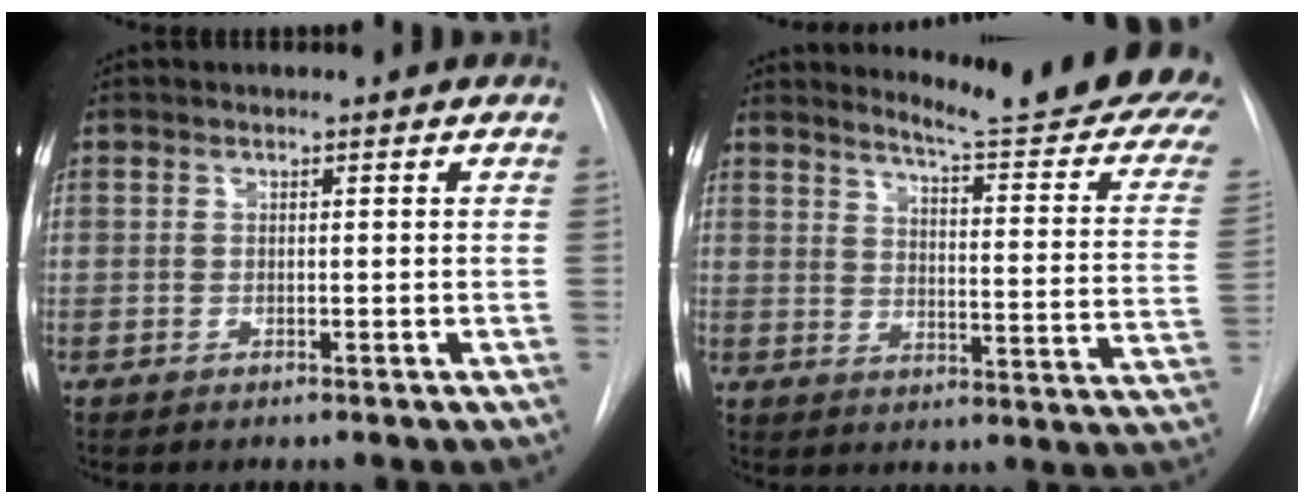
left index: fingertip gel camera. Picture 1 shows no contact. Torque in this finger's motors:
{"motor_torque": [0.60, -0.99, 0.28, 0.04]}